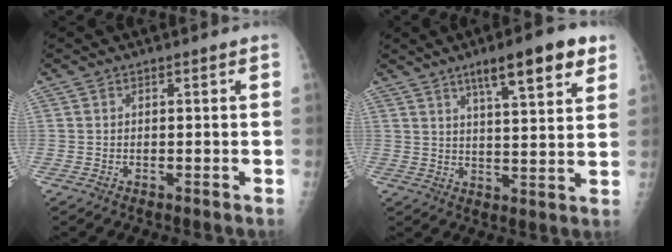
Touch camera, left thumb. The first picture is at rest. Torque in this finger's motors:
{"motor_torque": [1.24, 1.25, 0.58, -0.71, 0.03]}